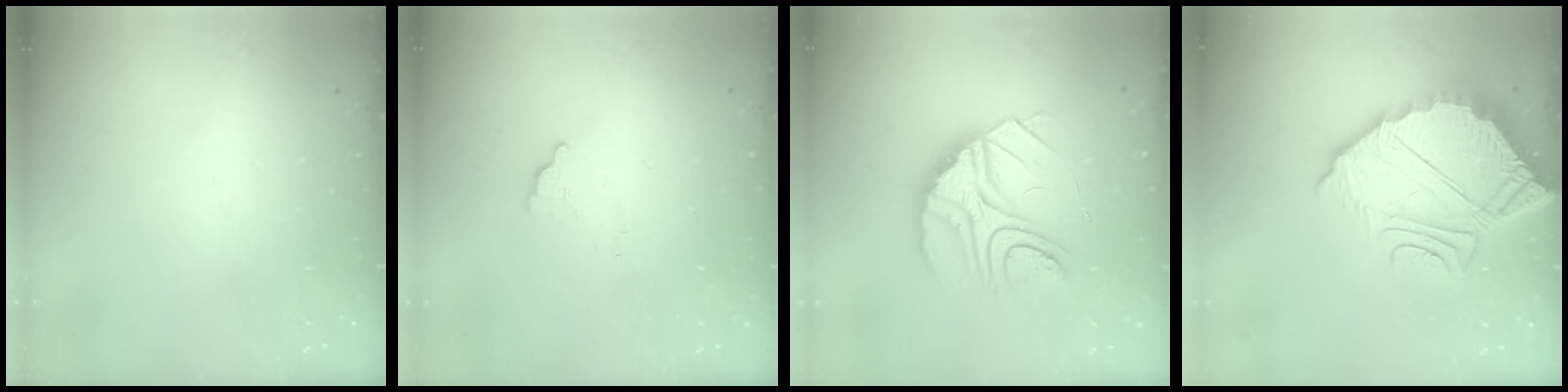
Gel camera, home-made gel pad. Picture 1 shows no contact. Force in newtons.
{"total": 3.6, "press": 3.6, "slide": 0.1}
{"total": 13.7, "press": 13.7, "slide": 1.1}
{"total": 12.7, "press": 12.7, "slide": 0.8}